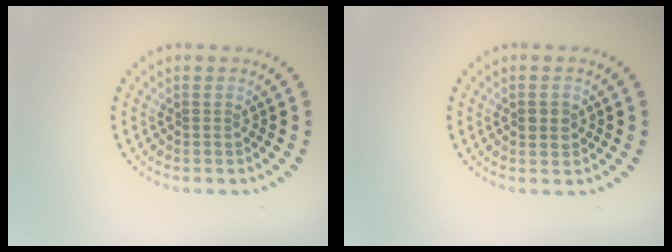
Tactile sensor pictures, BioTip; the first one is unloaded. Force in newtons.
{"total": 1.2, "press": 1.2, "slide": 0.1}